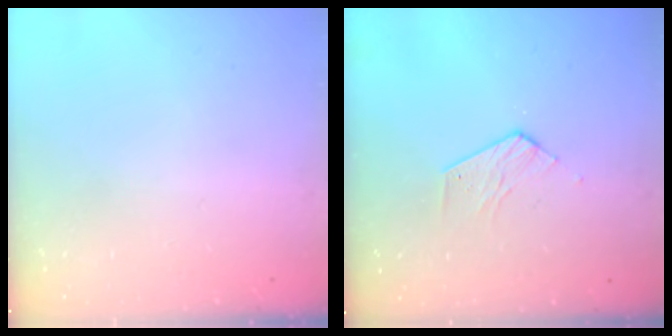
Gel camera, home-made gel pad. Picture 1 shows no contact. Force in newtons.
{"total": 3.7, "press": 3.7, "slide": 0.3}